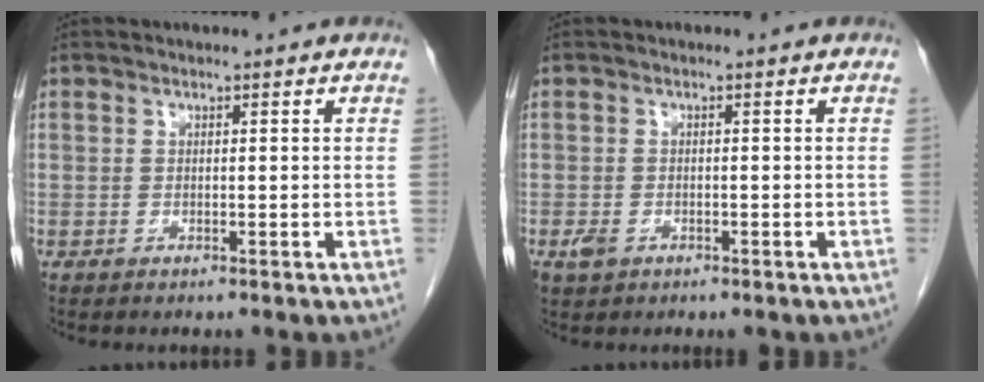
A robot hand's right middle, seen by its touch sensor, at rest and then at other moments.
{"total": 1.8, "force": [-0.8, 1.3, 1.0], "torque": [-0.022, 0.001, -0.006]}